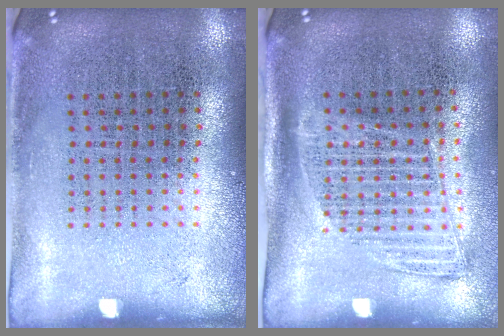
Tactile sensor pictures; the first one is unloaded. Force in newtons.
{"total": 1.4, "press": 1.2, "slide": 0.6}